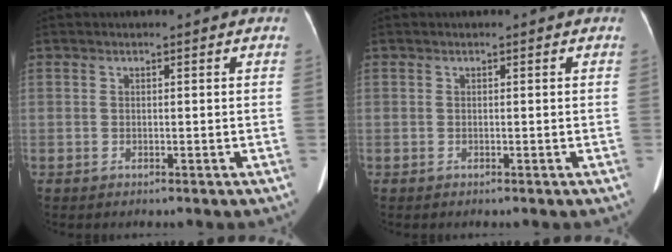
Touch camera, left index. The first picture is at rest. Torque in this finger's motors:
{"motor_torque": [-0.01, 0.01, 0.07, 0.02]}